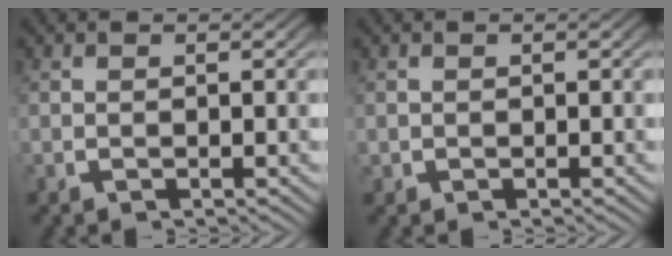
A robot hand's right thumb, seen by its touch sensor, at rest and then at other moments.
{"total": 0.6, "force": [0.0, 0.6, 0.0], "torque": [-0.001, -0.006, 0.002]}